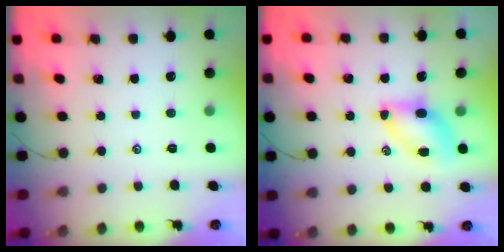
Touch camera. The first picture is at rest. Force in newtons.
{"total": 6.9, "press": 6.8, "slide": 0.6}